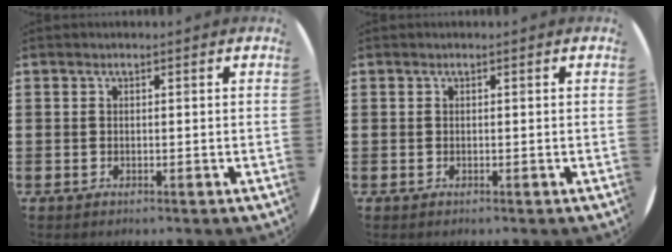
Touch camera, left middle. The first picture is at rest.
{"total": 0.0}